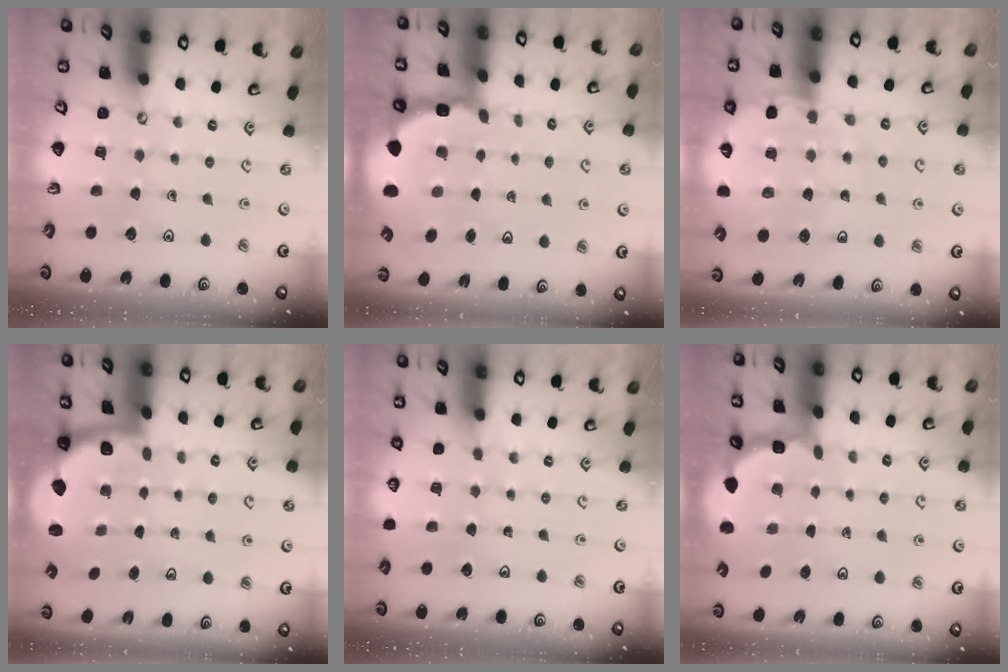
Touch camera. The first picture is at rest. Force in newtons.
{"total": 3.8, "press": 3.6, "slide": 1.1}
{"total": 8.6, "press": 8.1, "slide": 2.7}
{"total": 1.9, "press": 1.8, "slide": 0.5}
{"total": 0.0}
{"total": 1.9, "press": 1.9, "slide": 0.3}